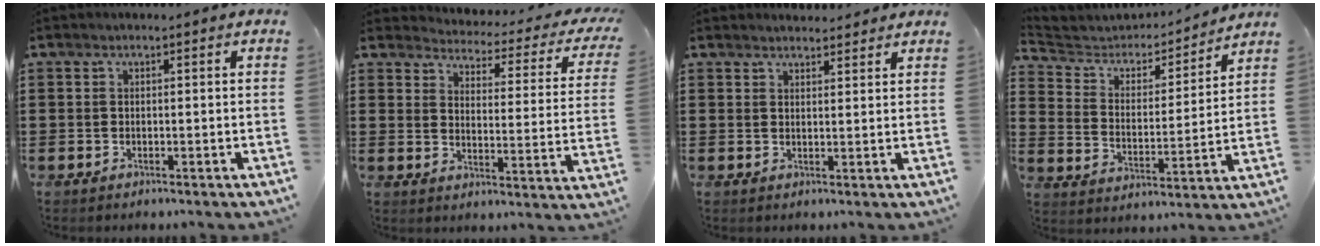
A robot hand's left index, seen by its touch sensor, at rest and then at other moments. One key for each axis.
{"total": 2.7, "fx": 2.6, "fy": 0.3, "fz": 0.9, "tx": -0.038, "ty": -0.026, "tz": 0.035}
{"total": 2.0, "fx": 2.0, "fy": 0.4, "fz": 0.0, "tx": -0.006, "ty": 0.001, "tz": 0.040}
{"total": 4.2, "fx": 3.8, "fy": 1.6, "fz": 0.3, "tx": -0.037, "ty": -0.033, "tz": 0.058}